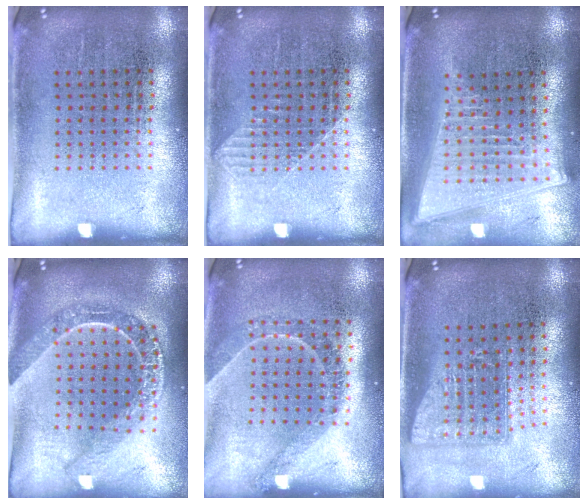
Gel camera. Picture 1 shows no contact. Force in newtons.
{"total": 0.8, "press": 0.8, "slide": 0.2}
{"total": 2.1, "press": 1.7, "slide": 1.1}
{"total": 2.1, "press": 1.8, "slide": 1.0}
{"total": 1.3, "press": 1.1, "slide": 0.7}
{"total": 1.6, "press": 1.2, "slide": 1.0}